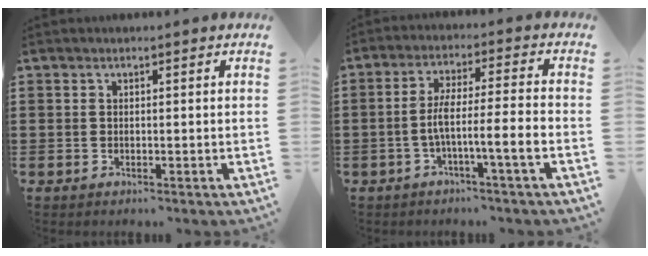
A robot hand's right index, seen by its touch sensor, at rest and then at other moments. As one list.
[{"total": 6.3, "force": [-2.7, 0.0, 5.7], "torque": [-0.102, 0.000, -0.053]}]